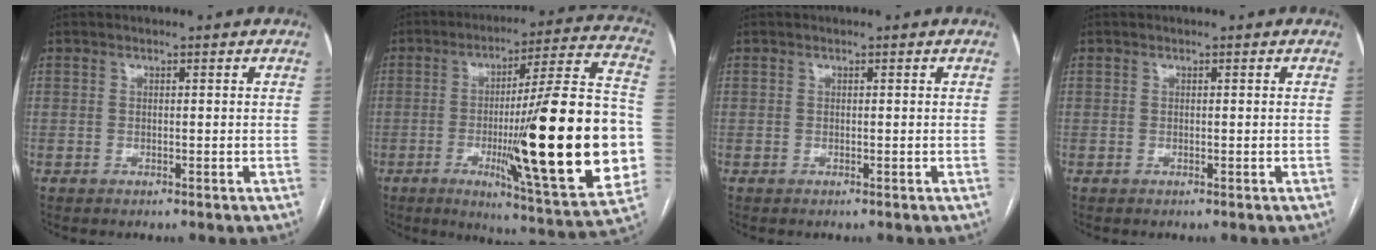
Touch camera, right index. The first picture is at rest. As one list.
[{"total": 28.0, "force": [-4.3, 1.8, 27.6], "torque": [-0.350, -0.005, -0.066]}, {"total": 0.0}, {"total": 0.0}]